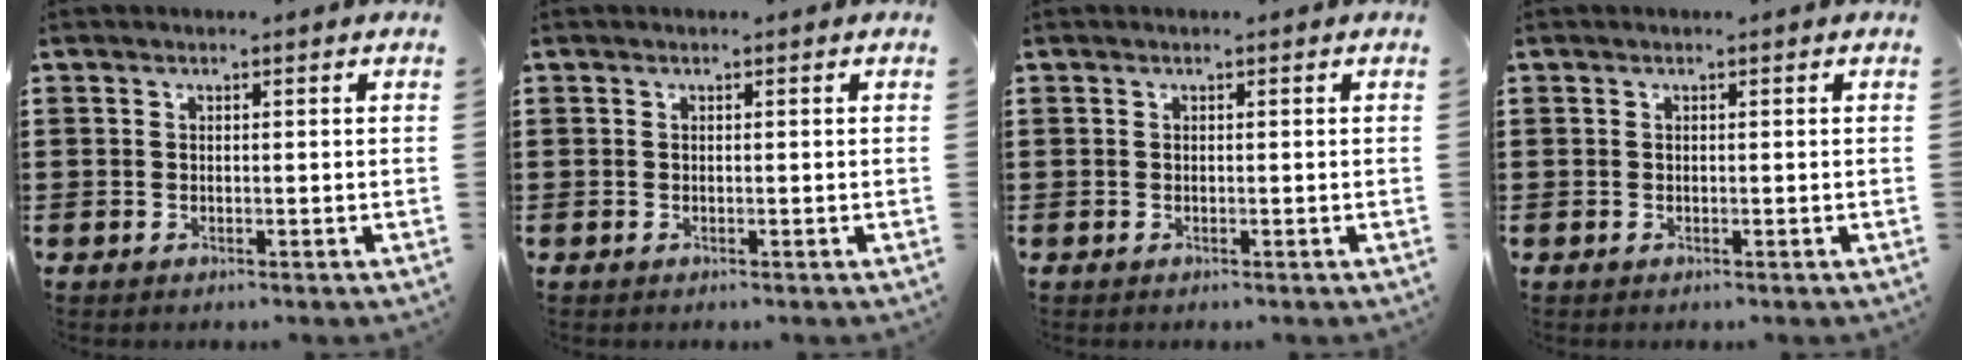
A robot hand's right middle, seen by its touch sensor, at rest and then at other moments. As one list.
[{"total": 0.0}, {"total": 0.0}, {"total": 0.0}]